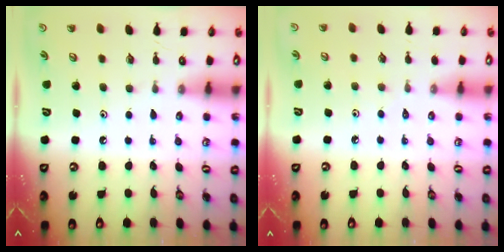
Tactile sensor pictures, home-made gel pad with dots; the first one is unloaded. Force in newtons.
{"total": 3.1, "press": 3.1, "slide": 0.6}